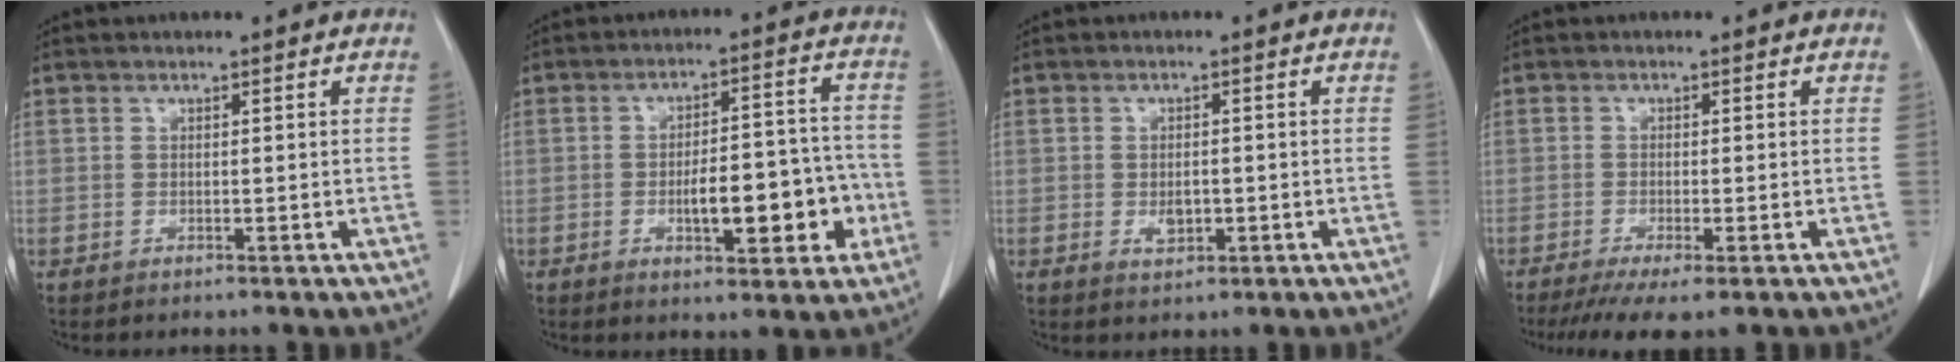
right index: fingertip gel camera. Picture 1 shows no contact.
{"total": 10.8, "force": [-3.0, 3.7, 9.6], "torque": [-0.143, 0.024, -0.038]}
{"total": 2.6, "force": [-0.6, 1.5, 2.0], "torque": [-0.034, 0.000, -0.002]}
{"total": 6.0, "force": [-4.2, 0.6, 4.2], "torque": [-0.064, -0.017, -0.068]}